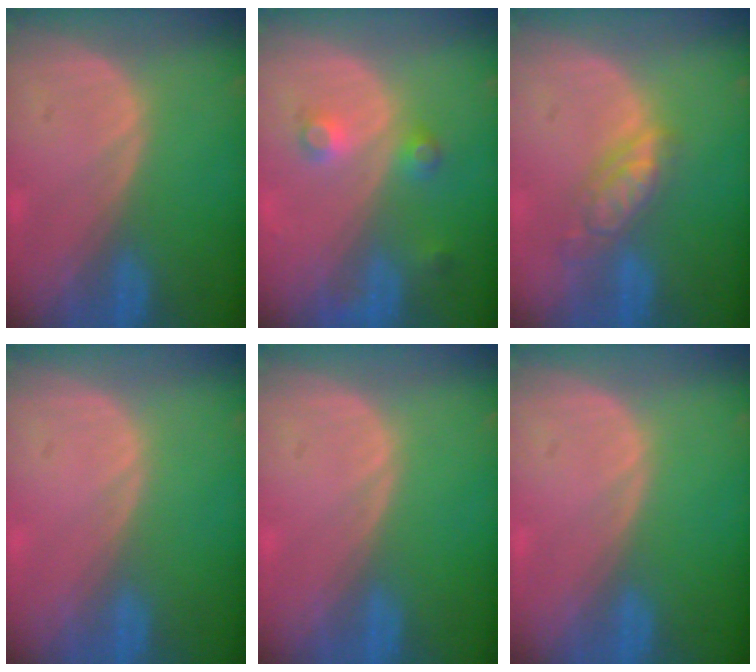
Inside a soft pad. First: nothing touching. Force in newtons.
{"total": 3.8, "press": 3.5, "slide": 1.4}
{"total": 5.7, "press": 5.0, "slide": 2.7}
{"total": 0.0}
{"total": 0.0}
{"total": 0.0}